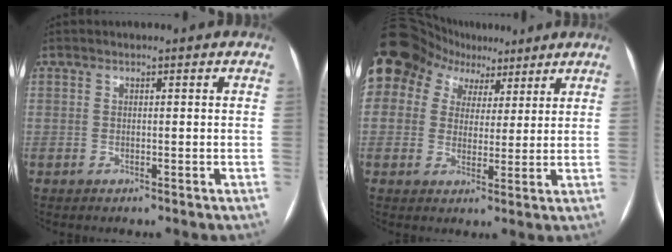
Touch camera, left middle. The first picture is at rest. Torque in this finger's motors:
{"motor_torque": [1.43, -0.71, 1.06, 0.21]}